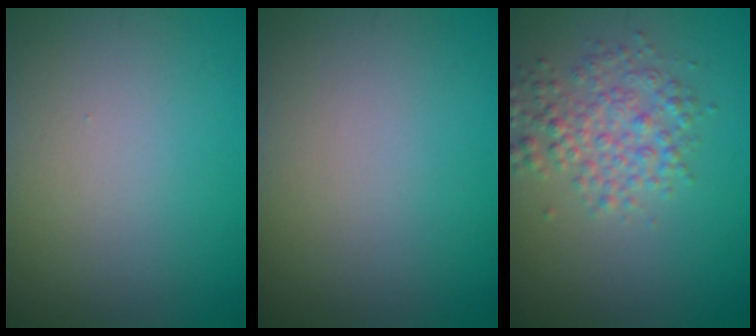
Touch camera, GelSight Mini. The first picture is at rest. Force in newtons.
{"total": 0.0}
{"total": 3.4, "press": 3.4, "slide": 0.0}